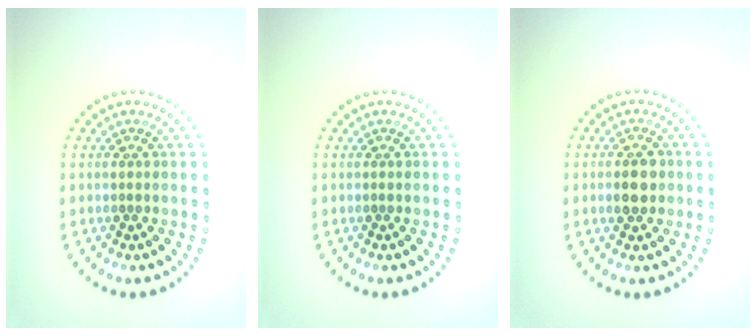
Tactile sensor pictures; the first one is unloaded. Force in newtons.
{"total": 0.0}
{"total": 2.8, "press": 2.8, "slide": 0.2}